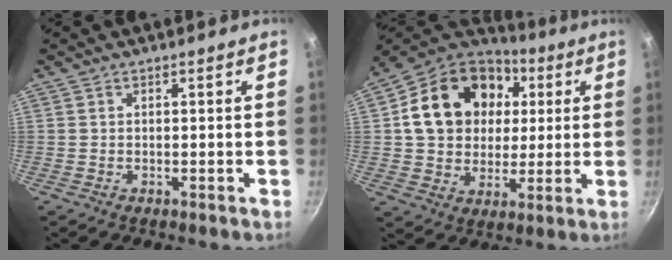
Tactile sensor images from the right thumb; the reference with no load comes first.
{"total": 21.0, "force": [4.6, 16.7, 11.9], "torque": [-0.193, 0.019, 0.076]}